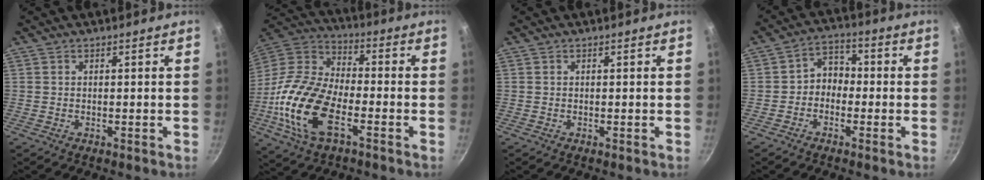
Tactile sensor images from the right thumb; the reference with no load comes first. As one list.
[{"total": 19.7, "force": [-6.4, 10.3, 15.5], "torque": [-0.301, 0.033, -0.141]}, {"total": 0.0}, {"total": 5.2, "force": [-1.3, 4.2, 2.8], "torque": [-0.012, 0.029, -0.035]}]